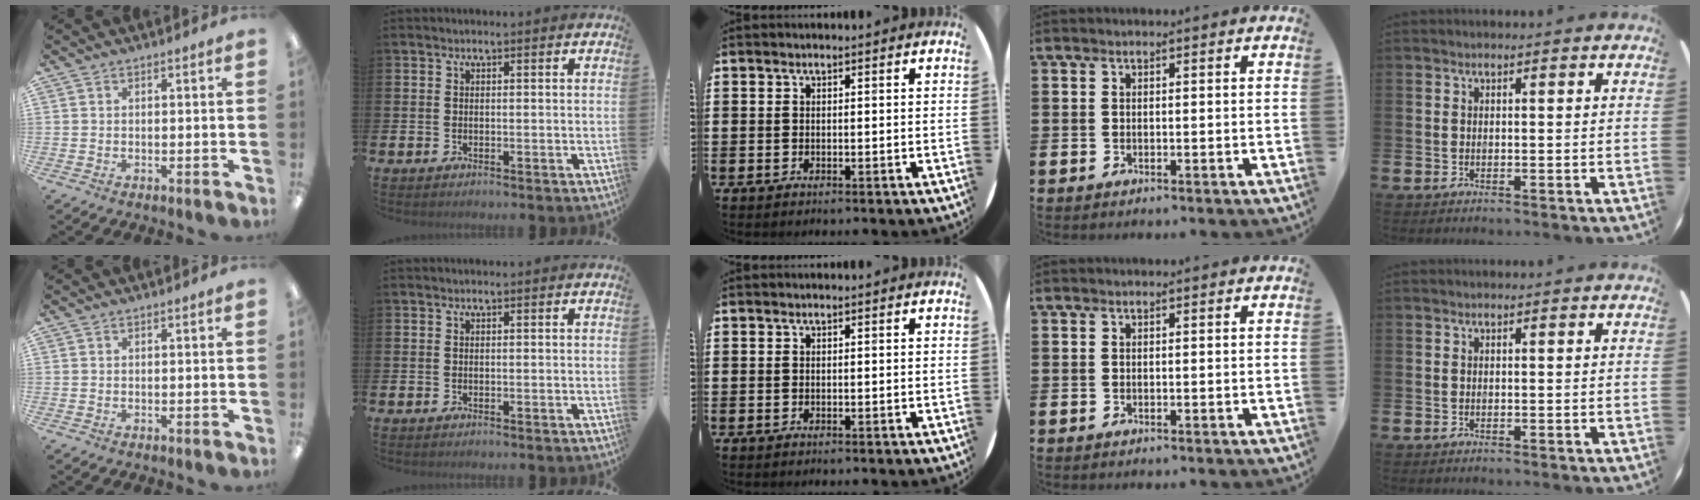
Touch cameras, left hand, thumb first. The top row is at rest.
{}